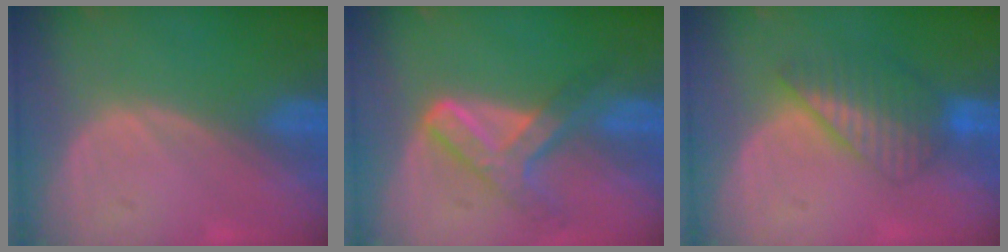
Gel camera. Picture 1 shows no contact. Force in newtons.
{"total": 7.3, "press": 6.1, "slide": 3.9}
{"total": 6.6, "press": 6.1, "slide": 2.7}